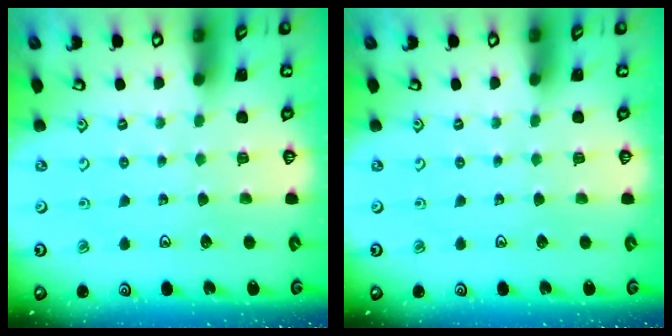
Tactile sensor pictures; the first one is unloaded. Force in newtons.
{"total": 0.0}